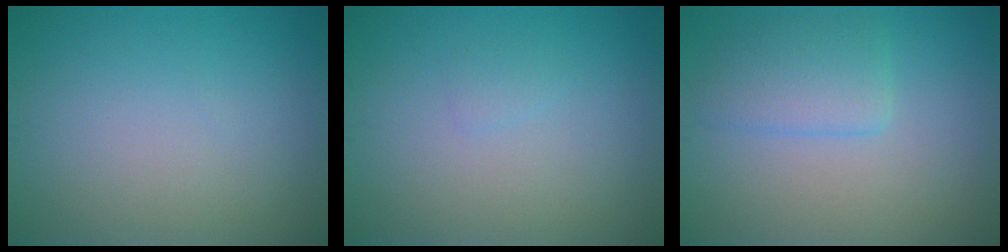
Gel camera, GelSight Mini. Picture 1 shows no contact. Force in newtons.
{"total": 0.6, "press": 0.6, "slide": 0.0}
{"total": 2.9, "press": 2.8, "slide": 0.3}